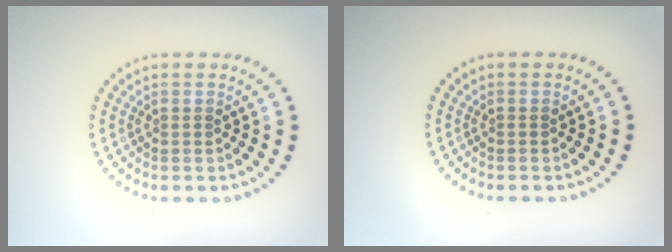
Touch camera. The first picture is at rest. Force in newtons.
{"total": 0.0}